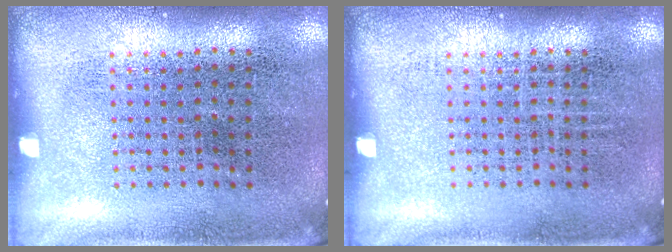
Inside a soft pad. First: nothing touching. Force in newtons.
{"total": 0.0}